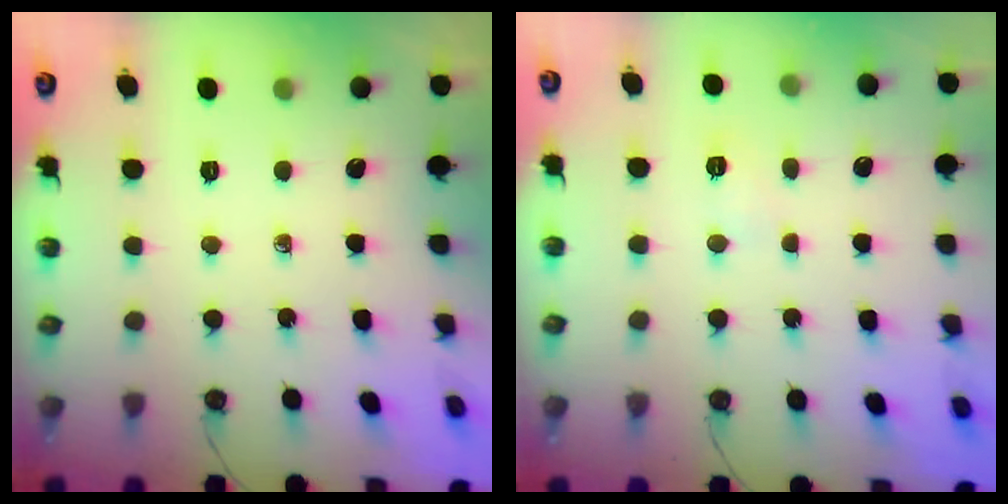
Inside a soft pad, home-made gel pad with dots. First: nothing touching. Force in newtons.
{"total": 2.9, "press": 2.8, "slide": 0.7}